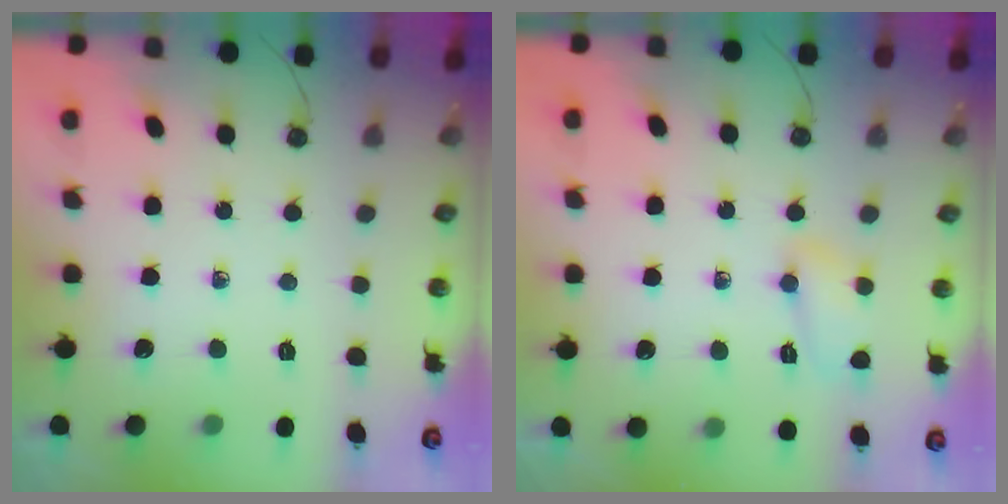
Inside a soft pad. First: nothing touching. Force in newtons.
{"total": 8.2, "press": 5.7, "slide": 5.9}